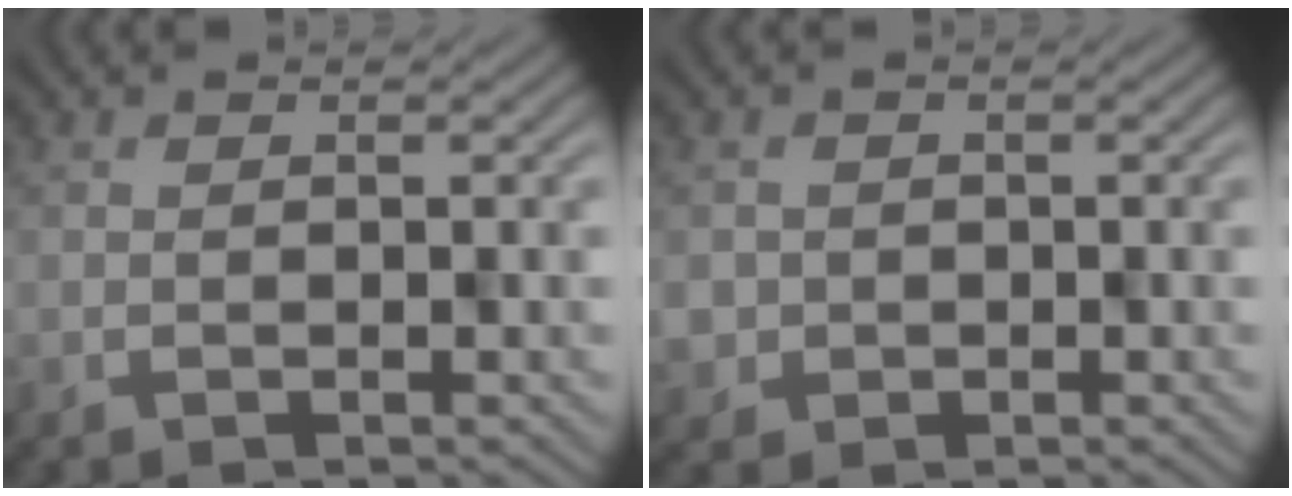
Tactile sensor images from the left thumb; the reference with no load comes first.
{"total": 1.8, "force": [-0.3, 1.8, -0.4], "torque": [0.007, -0.008, -0.007]}